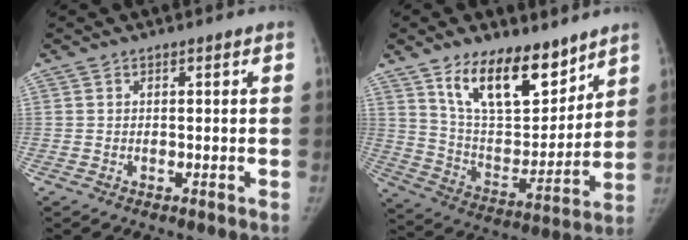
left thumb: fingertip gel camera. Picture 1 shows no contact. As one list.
[{"total": 18.0, "force": [12.0, 8.4, 10.6], "torque": [-0.125, -0.077, 0.218]}]